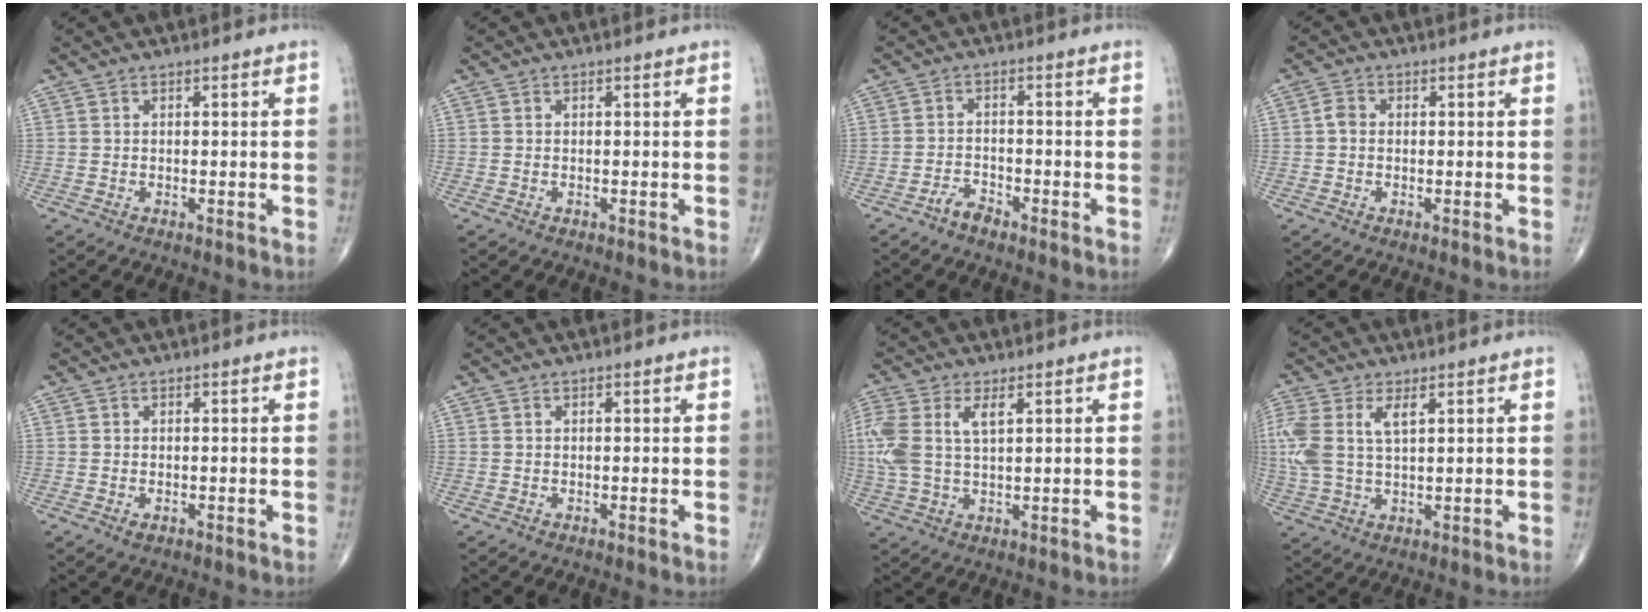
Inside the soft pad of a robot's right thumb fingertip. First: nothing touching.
{"total": 0.0}
{"total": 2.7, "force": [-2.3, 1.0, 1.1], "torque": [-0.019, 0.015, -0.043]}
{"total": 1.8, "force": [-0.2, 1.4, 1.1], "torque": [-0.013, 0.004, -0.008]}
{"total": 0.8, "force": [-0.3, 0.5, 0.6], "torque": [-0.008, 0.004, -0.003]}
{"total": 0.0}
{"total": 10.1, "force": [2.7, 5.2, 8.3], "torque": [-0.211, 0.014, 0.060]}
{"total": 9.9, "force": [2.8, 4.8, 8.2], "torque": [-0.211, 0.012, 0.064]}